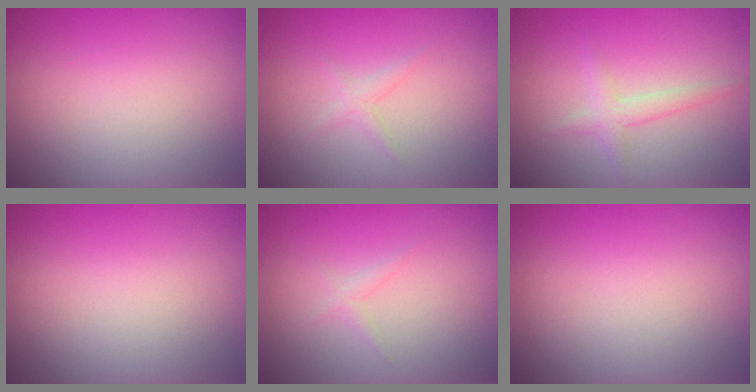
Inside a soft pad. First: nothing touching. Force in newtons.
{"total": 0.9, "press": 0.9, "slide": 0.0}
{"total": 1.7, "press": 1.7, "slide": 0.1}
{"total": 0.0}
{"total": 0.7, "press": 0.7, "slide": 0.0}
{"total": 0.0}